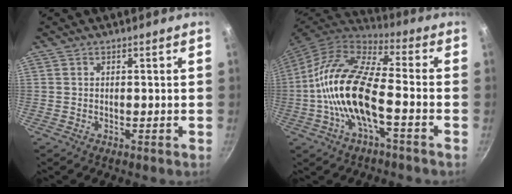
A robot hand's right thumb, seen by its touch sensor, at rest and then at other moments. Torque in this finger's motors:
{"motor_torque": [0.09, 1.41, 2.03, -0.74, 0.67]}